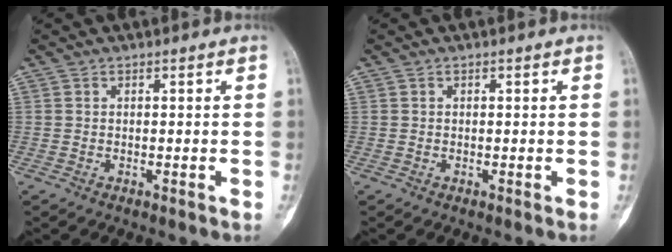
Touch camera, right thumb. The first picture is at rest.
{"total": 0.0}